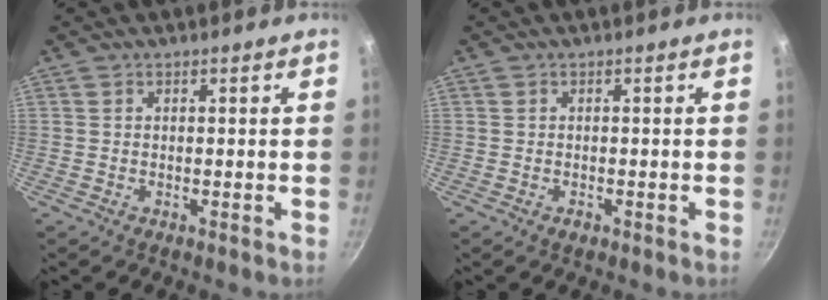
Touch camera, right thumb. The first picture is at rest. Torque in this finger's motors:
{"motor_torque": [-0.29, 0.08, -0.44, 0.27, 0.02]}